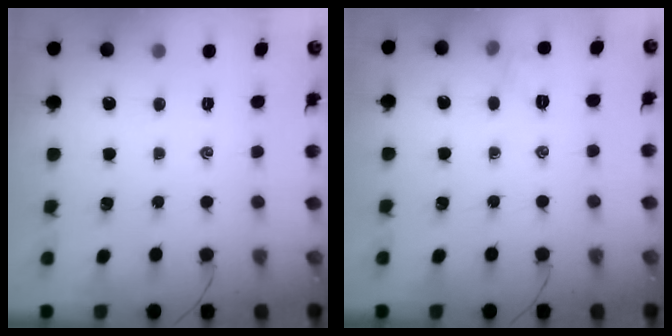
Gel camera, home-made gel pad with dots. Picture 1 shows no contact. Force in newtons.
{"total": 5.3, "press": 5.1, "slide": 1.5}